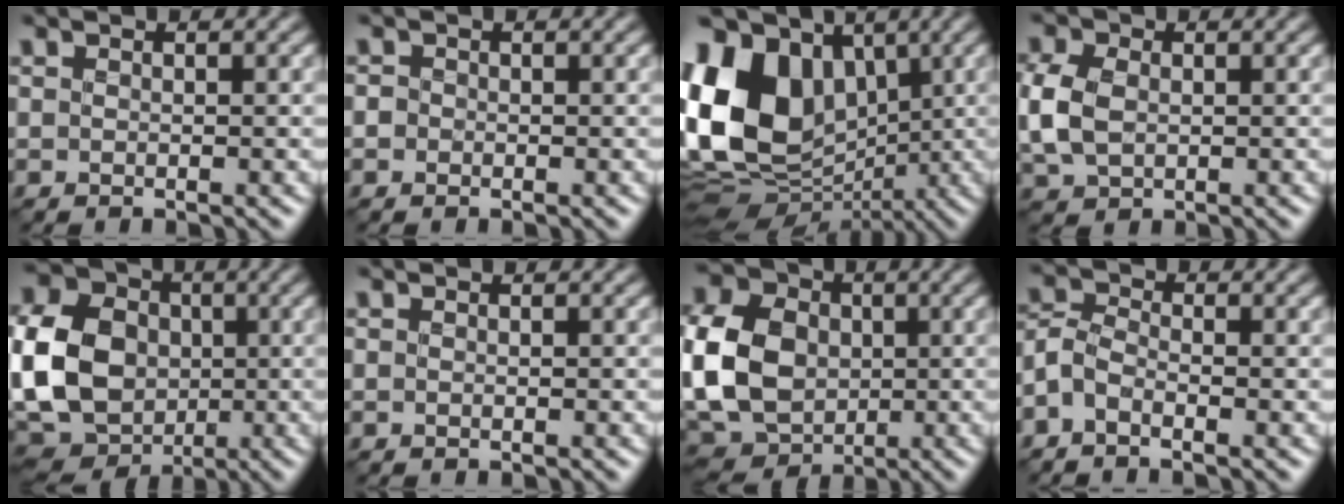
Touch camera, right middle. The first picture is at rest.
{"total": 0.8, "force": [0.0, 0.7, 0.1], "torque": [0.001, 0.009, 0.005]}
{"total": 14.7, "force": [2.0, 10.6, 10.0], "torque": [-0.209, 0.016, 0.019]}
{"total": 4.0, "force": [-0.4, 2.9, 2.7], "torque": [-0.070, 0.002, -0.015]}
{"total": 12.4, "force": [-1.6, 9.7, 7.5], "torque": [-0.166, -0.003, -0.031]}
{"total": 0.0}
{"total": 11.1, "force": [-0.9, 8.5, 7.0], "torque": [-0.158, 0.001, -0.028]}
{"total": 1.9, "force": [-1.7, 0.5, 0.6], "torque": [-0.005, 0.007, -0.049]}